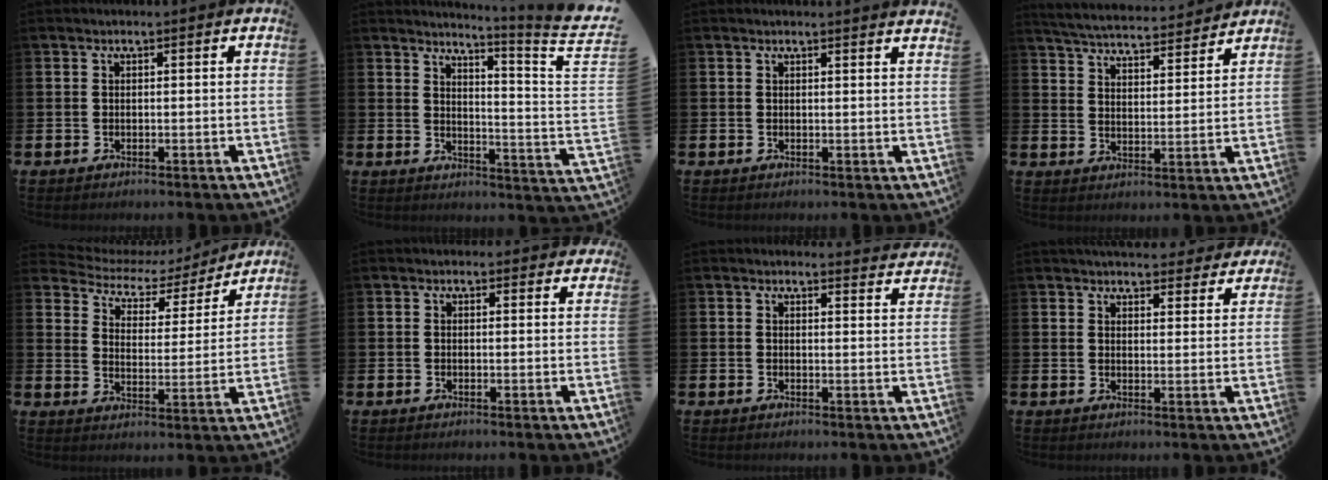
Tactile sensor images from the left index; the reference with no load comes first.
{"total": 4.2, "force": [3.2, -0.8, 2.7], "torque": [-0.048, -0.052, 0.038]}
{"total": 1.0, "force": [1.0, -0.2, 0.0], "torque": [0.003, -0.007, 0.018]}
{"total": 5.3, "force": [5.2, 0.4, 0.7], "torque": [-0.039, -0.040, 0.090]}
{"total": 5.3, "force": [4.4, 2.8, 0.9], "torque": [-0.045, -0.036, 0.068]}
{"total": 1.0, "force": [0.6, 0.8, 0.1], "torque": [0.006, 0.007, 0.009]}
{"total": 2.3, "force": [2.2, 0.3, 0.0], "torque": [0.005, -0.016, 0.038]}
{"total": 4.9, "force": [4.7, 1.5, 0.6], "torque": [-0.008, -0.027, 0.083]}